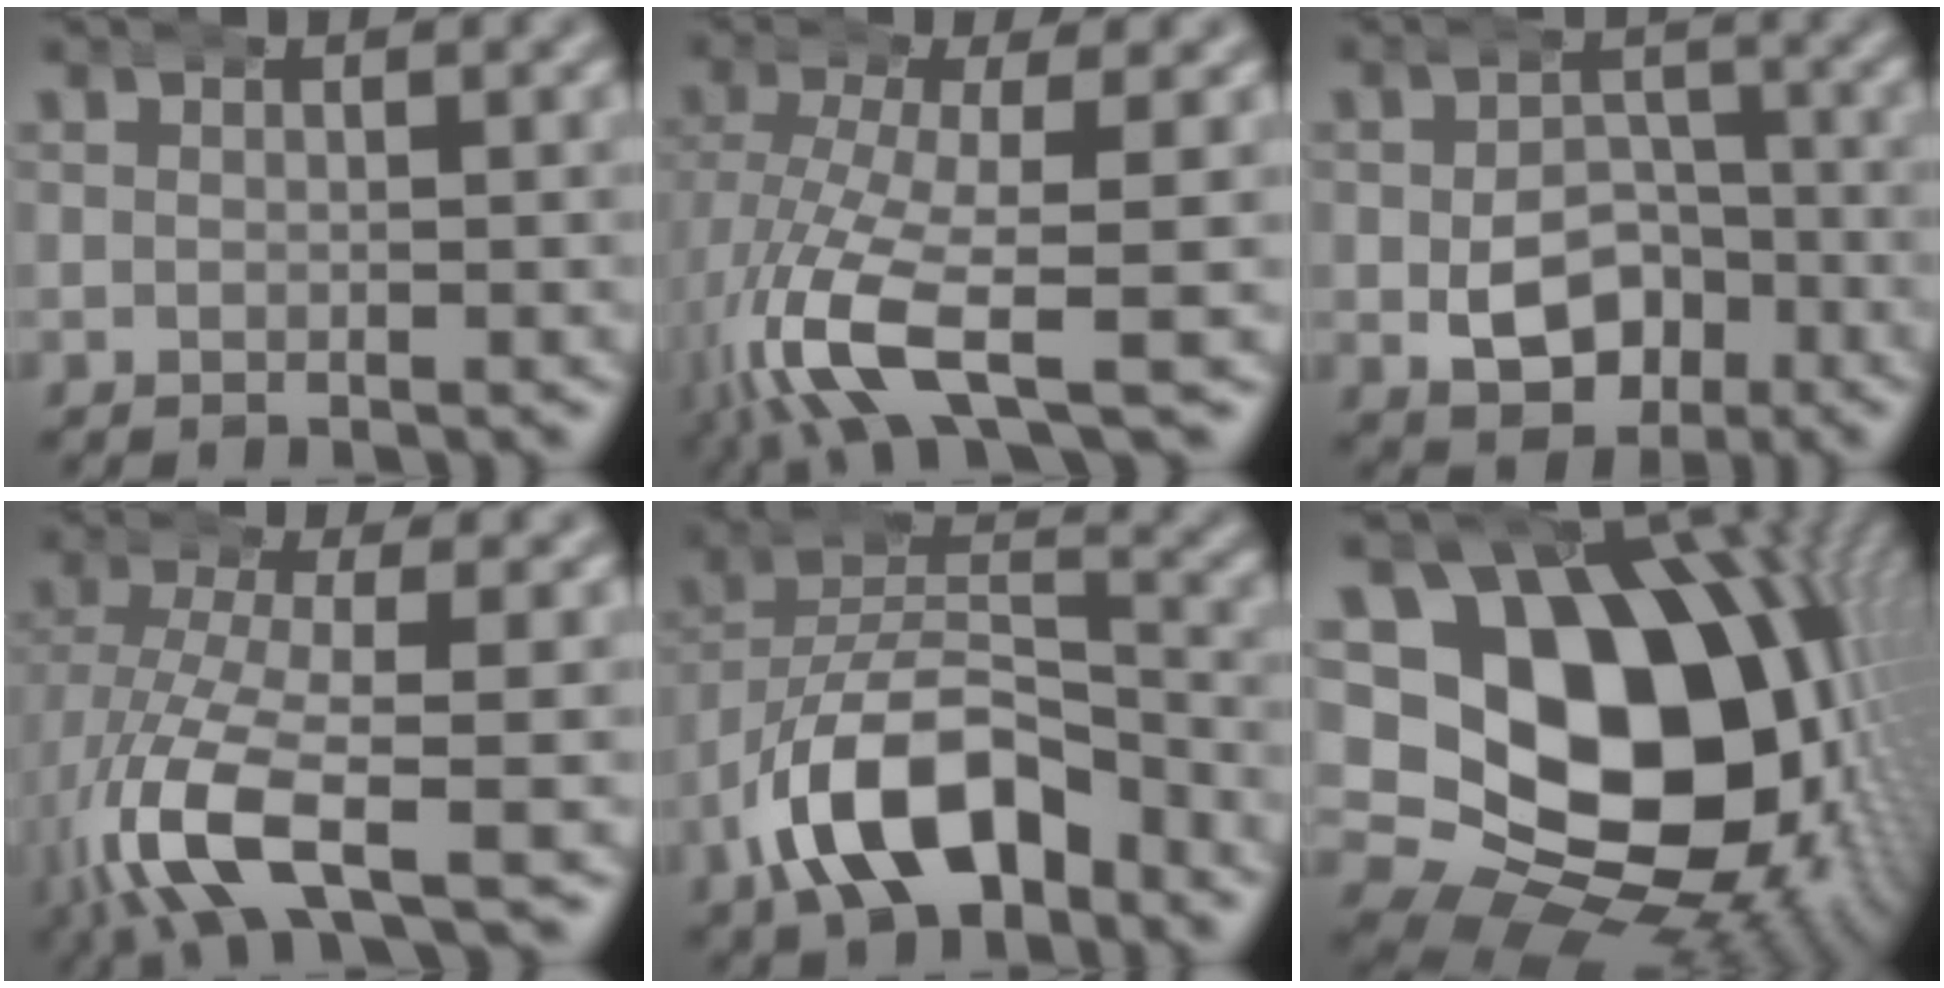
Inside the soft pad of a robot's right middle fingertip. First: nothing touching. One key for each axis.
{"total": 6.6, "fx": -2.1, "fy": 1.9, "fz": 6.0, "tx": -0.129, "ty": -0.027, "tz": -0.027}
{"total": 6.1, "fx": -2.2, "fy": 4.7, "fz": 3.2, "tx": -0.031, "ty": -0.019, "tz": -0.035}
{"total": 6.7, "fx": -2.0, "fy": 2.4, "fz": 5.9, "tx": -0.136, "ty": -0.026, "tz": -0.026}
{"total": 9.3, "fx": -3.9, "fy": 5.4, "fz": 6.5, "tx": -0.114, "ty": -0.017, "tz": -0.067}
{"total": 29.0, "fx": -1.0, "fy": 21.4, "fz": 19.6, "tx": -0.357, "ty": -0.074, "tz": -0.002}